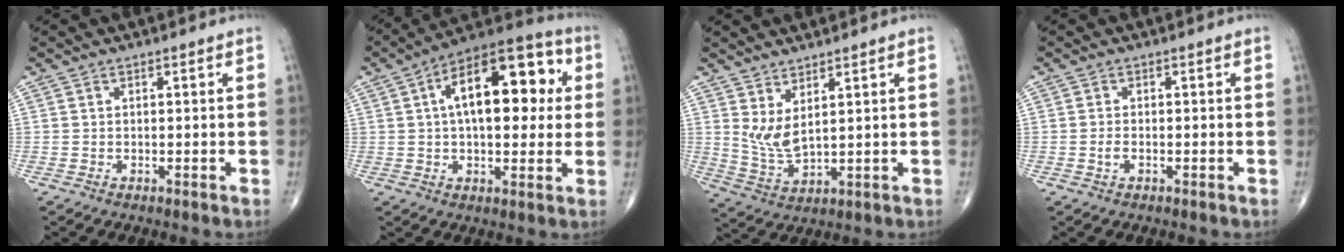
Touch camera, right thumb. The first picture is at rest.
{"total": 19.7, "force": [4.0, 9.8, 16.7], "torque": [-0.218, 0.024, 0.047]}
{"total": 6.3, "force": [2.7, 2.1, 5.3], "torque": [-0.112, -0.031, 0.064]}
{"total": 1.4, "force": [-0.4, 0.7, 1.1], "torque": [-0.024, 0.001, -0.009]}